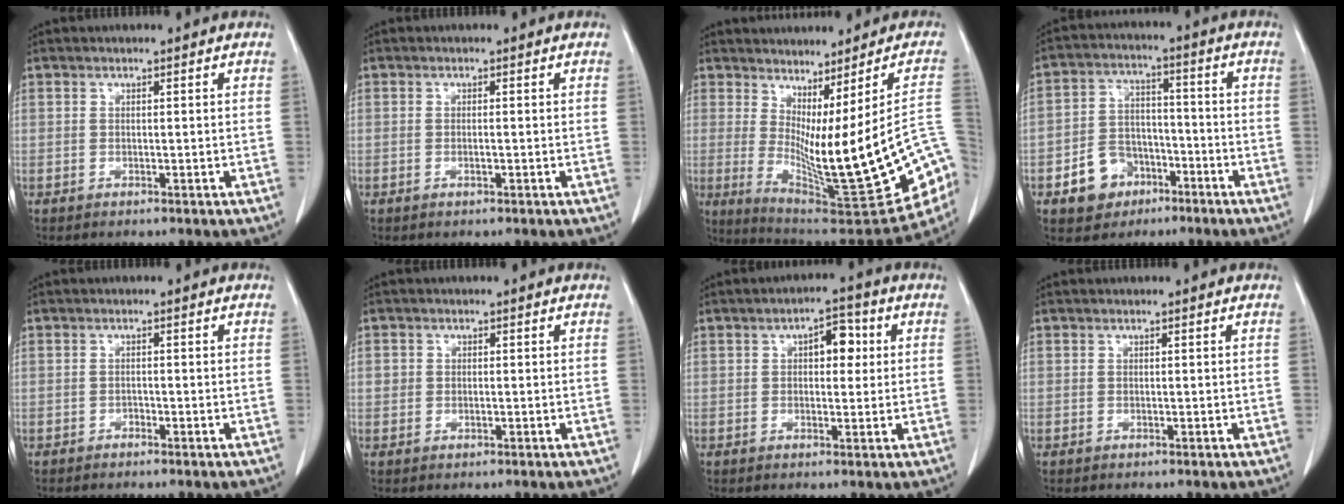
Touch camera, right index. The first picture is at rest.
{"total": 0.7, "force": [-0.2, 0.2, 0.7], "torque": [-0.016, -0.001, -0.002]}
{"total": 21.7, "force": [-4.5, 3.2, 21.0], "torque": [-0.247, -0.023, -0.044]}
{"total": 8.4, "force": [-4.2, 6.6, 3.1], "torque": [-0.065, 0.022, -0.061]}
{"total": 0.5, "force": [-0.4, 0.3, 0.1], "torque": [-0.001, 0.001, -0.008]}
{"total": 1.5, "force": [0.0, 1.4, 0.7], "torque": [-0.014, 0.004, 0.001]}
{"total": 4.9, "force": [1.3, 2.5, 4.0], "torque": [-0.055, 0.017, 0.018]}
{"total": 0.0}